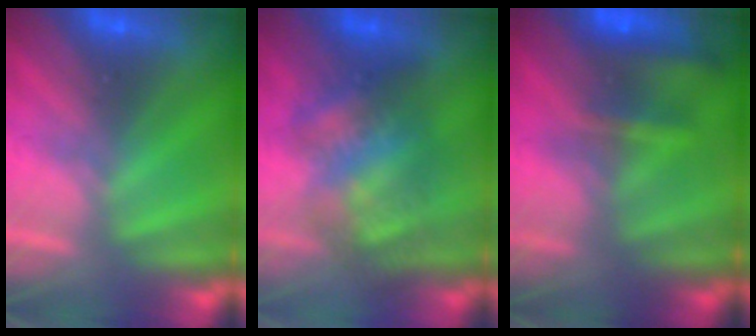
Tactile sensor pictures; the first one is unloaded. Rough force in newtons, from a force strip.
{"total": 4.4}
{"total": 7.8}